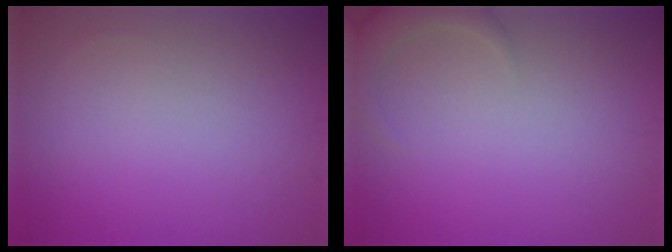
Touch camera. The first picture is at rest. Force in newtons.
{"total": 2.6, "press": 2.6, "slide": 0.3}